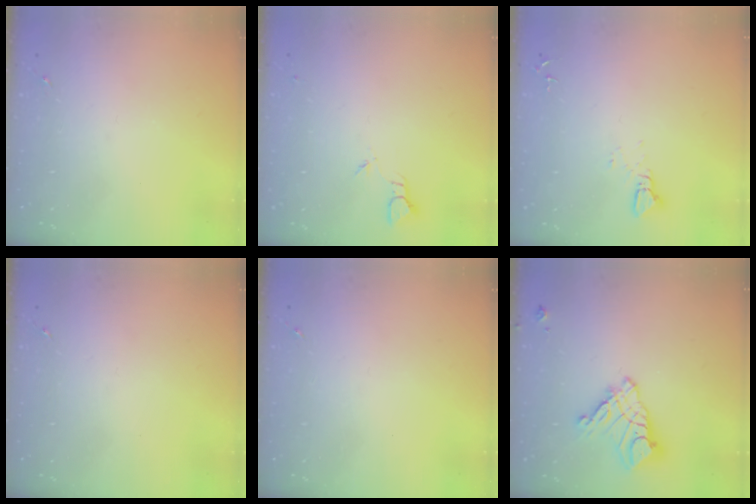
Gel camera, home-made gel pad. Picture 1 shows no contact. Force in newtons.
{"total": 2.0, "press": 2.0, "slide": 0.1}
{"total": 2.4, "press": 2.4, "slide": 0.1}
{"total": 0.0}
{"total": 0.0}
{"total": 12.6, "press": 12.5, "slide": 1.1}